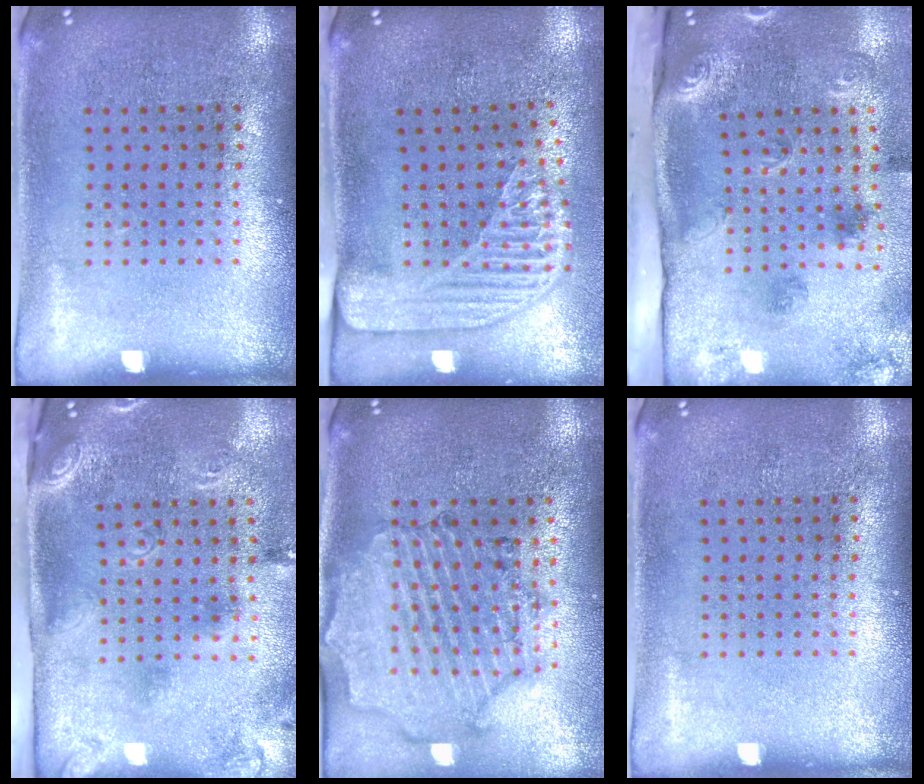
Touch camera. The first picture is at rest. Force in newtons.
{"total": 2.3, "press": 1.7, "slide": 1.5}
{"total": 3.2, "press": 2.1, "slide": 2.4}
{"total": 2.9, "press": 1.8, "slide": 2.3}
{"total": 1.7, "press": 1.6, "slide": 0.3}
{"total": 0.0}